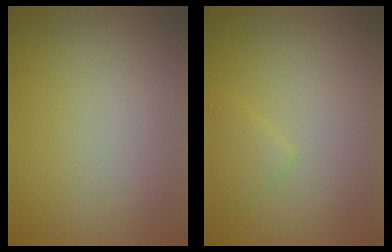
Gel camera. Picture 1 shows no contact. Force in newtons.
{"total": 1.3, "press": 1.3, "slide": 0.1}